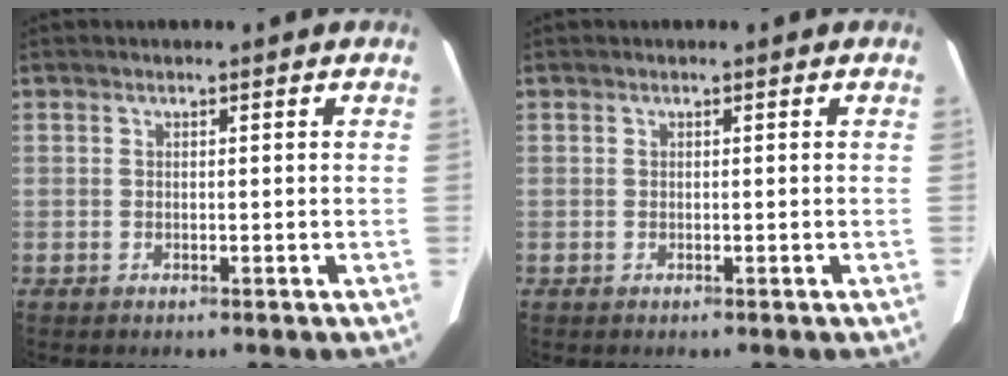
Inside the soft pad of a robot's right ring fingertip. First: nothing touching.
{"total": 0.0}